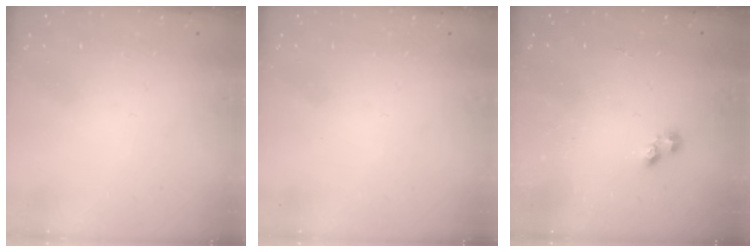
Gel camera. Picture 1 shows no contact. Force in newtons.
{"total": 0.0}
{"total": 2.3, "press": 2.2, "slide": 0.3}